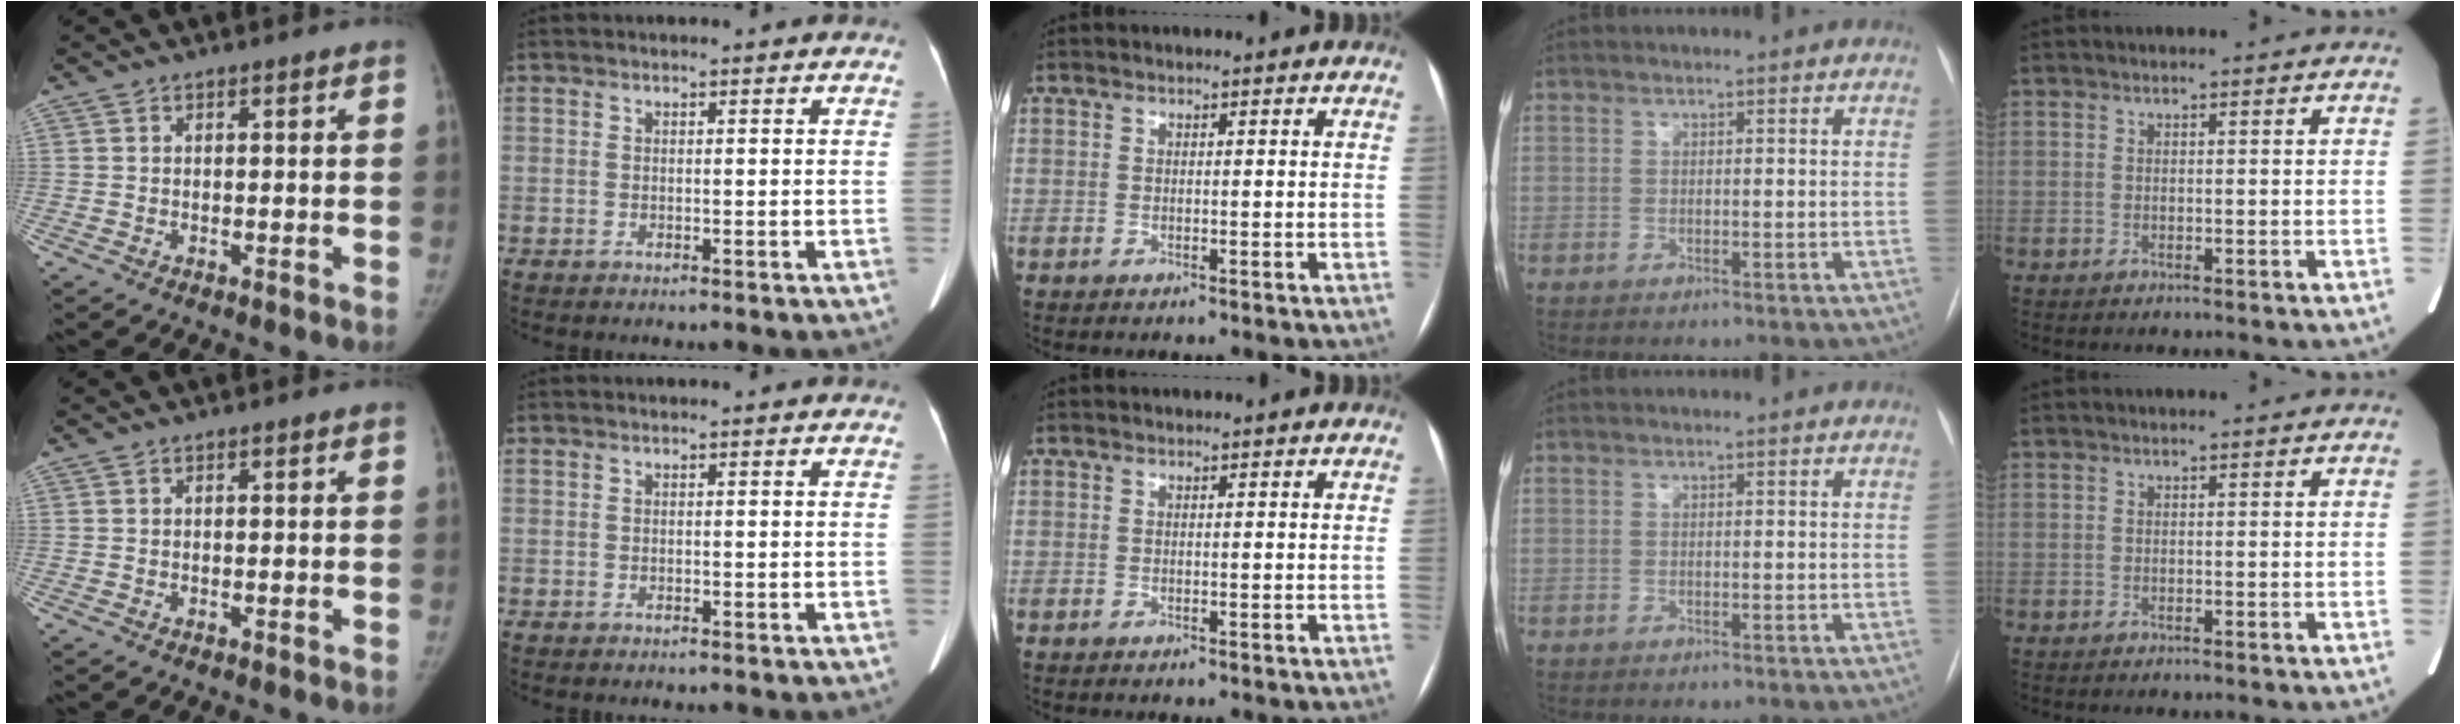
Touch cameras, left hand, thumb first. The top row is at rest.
{}